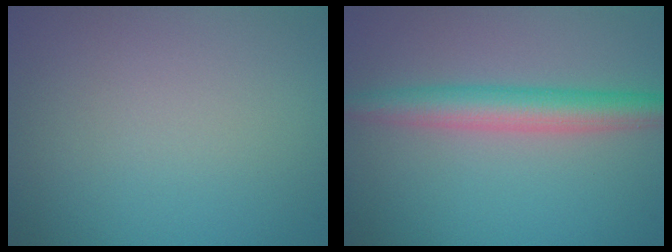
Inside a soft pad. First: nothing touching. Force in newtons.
{"total": 4.5, "press": 4.5, "slide": 0.0}